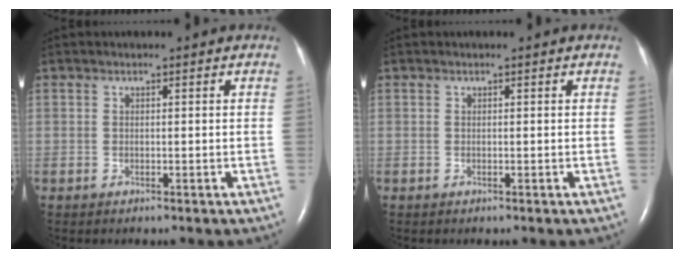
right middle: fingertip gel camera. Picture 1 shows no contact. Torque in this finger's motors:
{"motor_torque": [0.06, -0.14, 0.00, 0.01]}